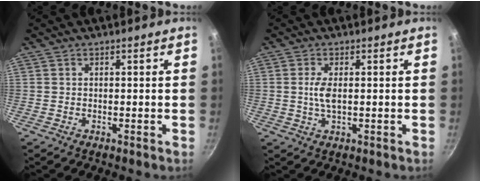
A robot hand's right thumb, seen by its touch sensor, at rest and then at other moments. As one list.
[{"total": 3.6, "force": [0.3, 1.3, 3.3], "torque": [-0.075, 0.000, 0.004]}]